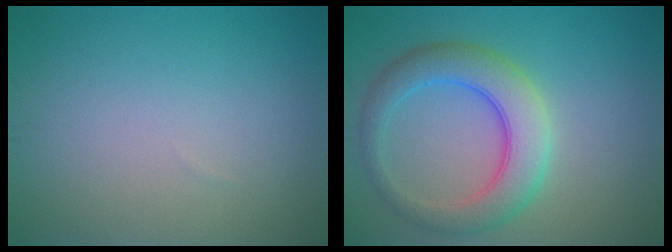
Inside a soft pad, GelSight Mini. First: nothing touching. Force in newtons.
{"total": 5.9, "press": 5.9, "slide": 0.3}